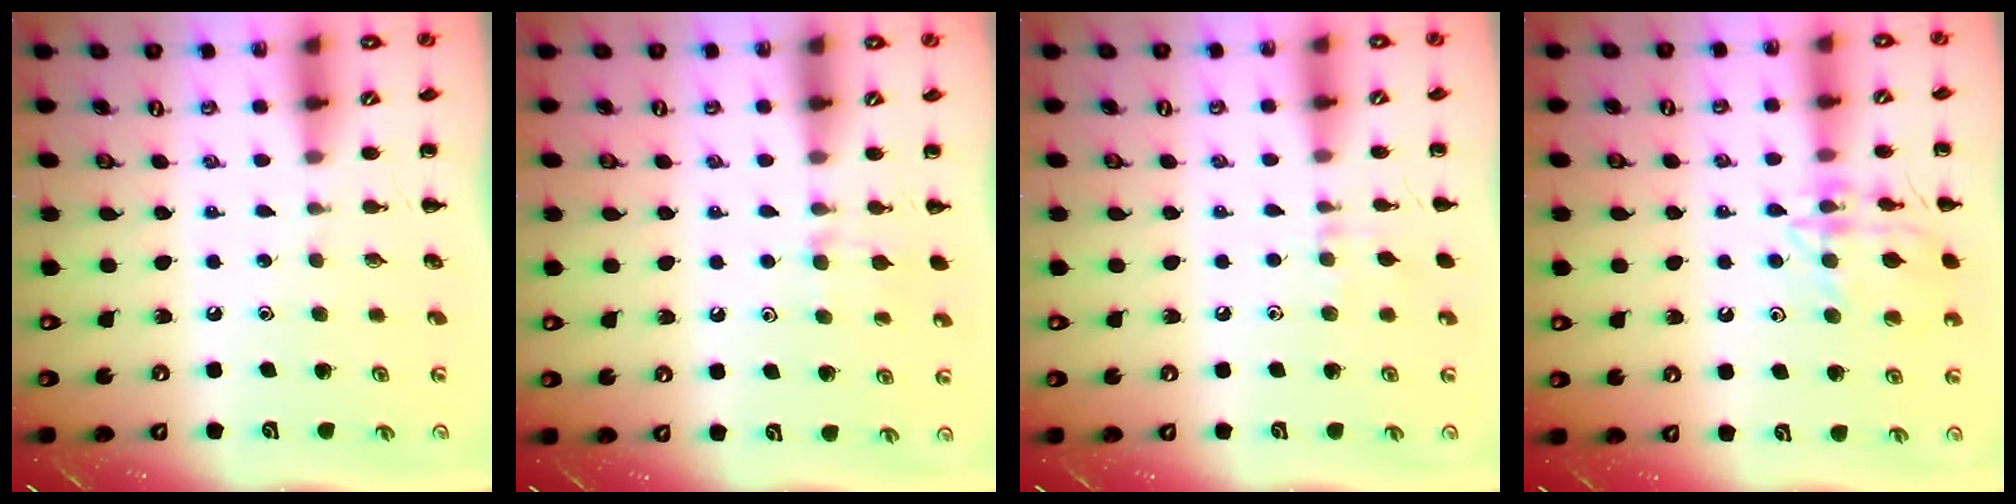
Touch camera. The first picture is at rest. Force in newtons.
{"total": 7.0, "press": 6.7, "slide": 2.2}
{"total": 6.4, "press": 6.0, "slide": 2.3}
{"total": 14.8, "press": 14.7, "slide": 0.8}